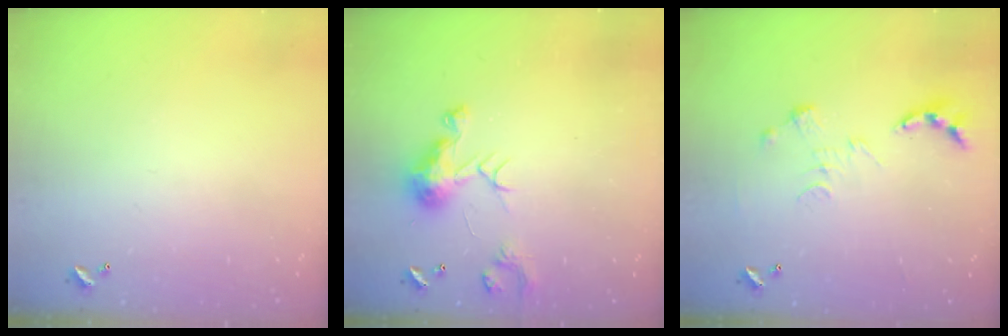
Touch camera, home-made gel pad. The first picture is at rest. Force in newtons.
{"total": 8.3, "press": 8.3, "slide": 0.1}
{"total": 0.0}